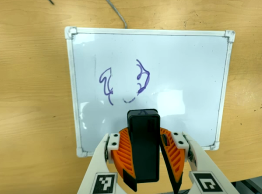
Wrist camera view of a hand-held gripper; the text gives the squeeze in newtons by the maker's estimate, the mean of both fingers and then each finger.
{"total": 9.5, "left": 9.9, "right": 9.1}